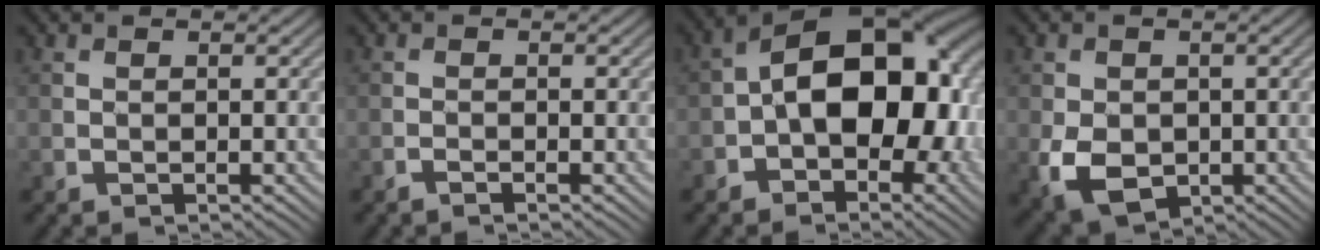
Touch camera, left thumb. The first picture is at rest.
{"total": 0.8, "force": [-0.7, 0.0, 0.4], "torque": [-0.008, 0.001, -0.016]}
{"total": 14.7, "force": [-1.4, 8.9, 11.6], "torque": [-0.156, 0.020, -0.035]}
{"total": 5.9, "force": [-1.3, 4.5, 3.7], "torque": [-0.084, -0.014, -0.025]}